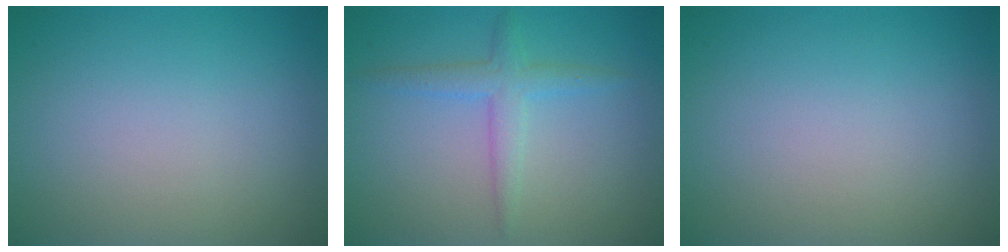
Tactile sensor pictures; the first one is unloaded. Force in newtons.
{"total": 2.5, "press": 2.5, "slide": 0.1}
{"total": 0.0}